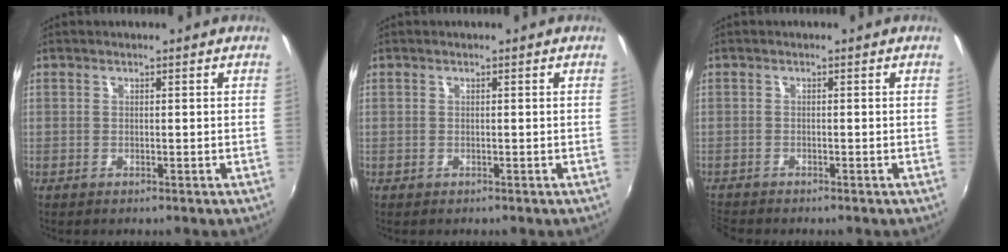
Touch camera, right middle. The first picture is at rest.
{"total": 0.0}
{"total": 2.8, "force": [-2.7, 0.5, 0.4], "torque": [-0.021, -0.015, -0.055]}